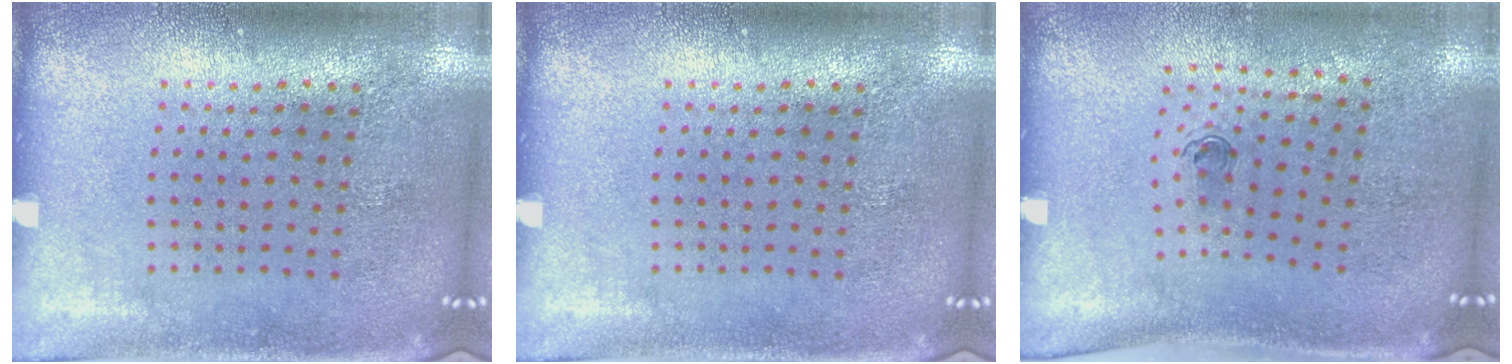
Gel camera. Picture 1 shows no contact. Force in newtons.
{"total": 0.0}
{"total": 0.6, "press": 0.3, "slide": 0.5}